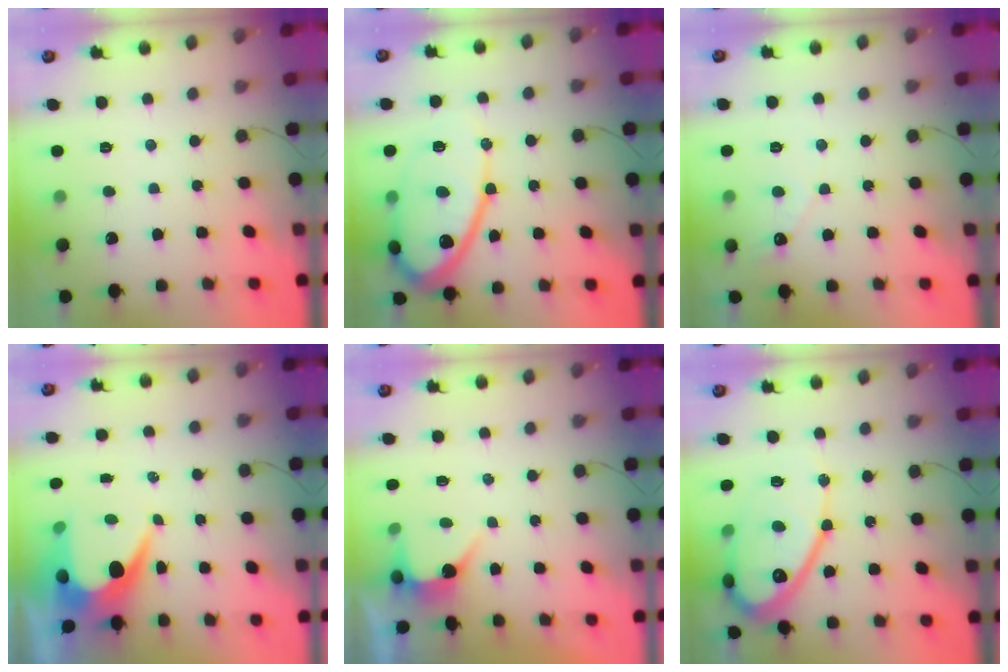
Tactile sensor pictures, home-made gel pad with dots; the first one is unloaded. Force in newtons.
{"total": 14.9, "press": 14.8, "slide": 1.4}
{"total": 3.1, "press": 3.1, "slide": 0.2}
{"total": 7.9, "press": 7.8, "slide": 0.8}
{"total": 4.2, "press": 4.2, "slide": 0.2}
{"total": 16.1, "press": 16.1, "slide": 1.5}